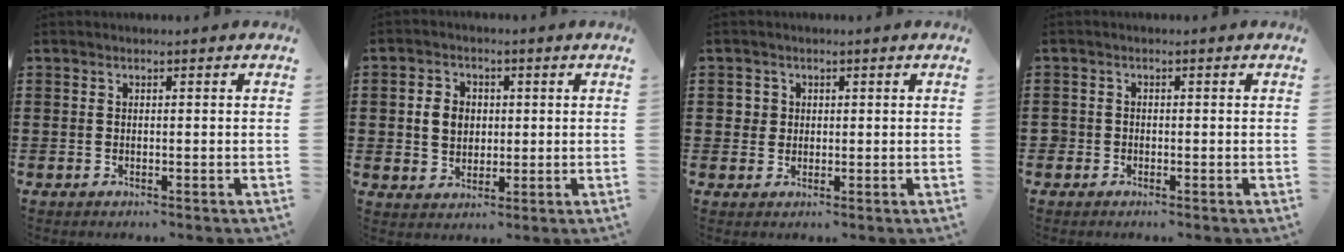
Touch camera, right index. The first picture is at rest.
{"total": 4.4, "force": [0.3, 3.6, 2.4], "torque": [-0.066, 0.010, 0.000]}
{"total": 1.9, "force": [0.5, 1.8, 0.4], "torque": [-0.016, 0.009, 0.008]}
{"total": 1.1, "force": [-0.6, 0.9, 0.1], "torque": [-0.005, 0.001, -0.014]}